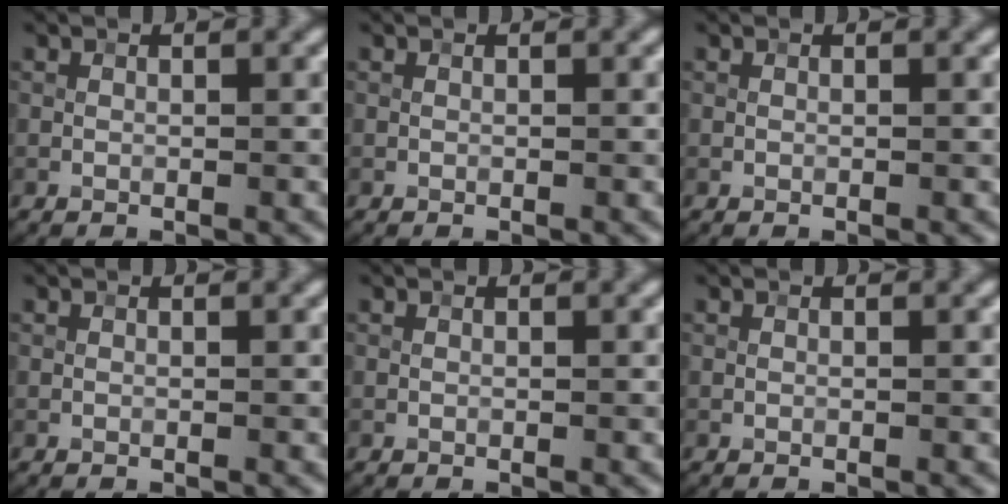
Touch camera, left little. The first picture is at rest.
{"total": 0.0}
{"total": 0.0}
{"total": 0.0}
{"total": 0.0}
{"total": 0.0}